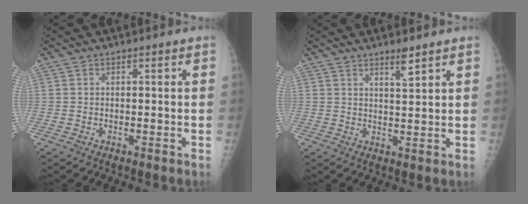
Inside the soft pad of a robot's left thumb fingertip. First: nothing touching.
{"total": 3.3, "force": [2.4, 0.4, 2.1], "torque": [-0.030, -0.022, 0.042]}